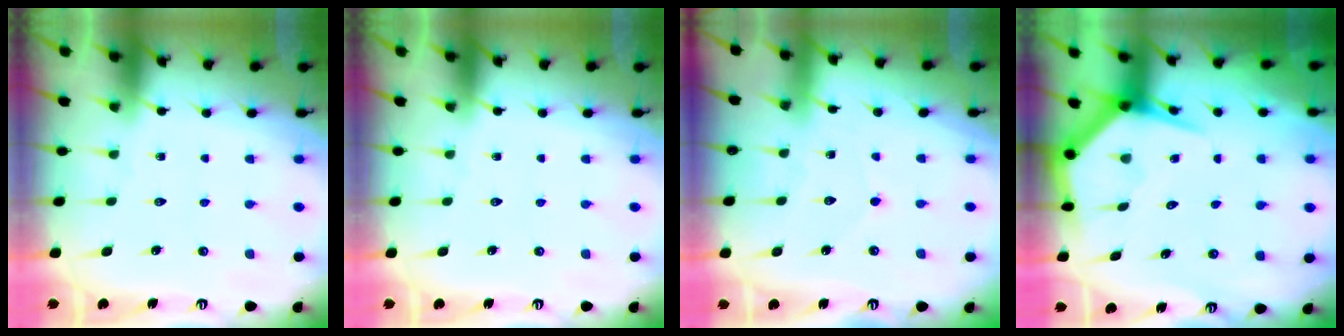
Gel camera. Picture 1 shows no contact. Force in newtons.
{"total": 0.0}
{"total": 2.1, "press": 2.1, "slide": 0.1}
{"total": 4.1, "press": 4.1, "slide": 0.6}